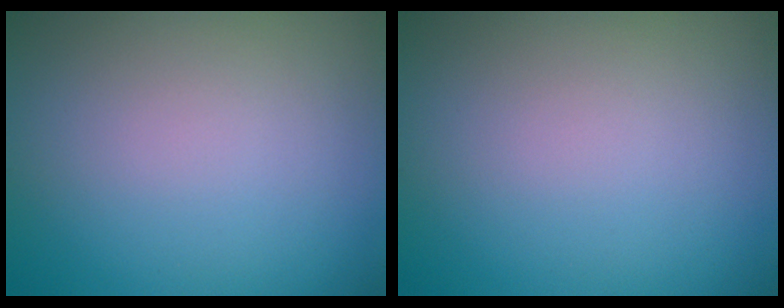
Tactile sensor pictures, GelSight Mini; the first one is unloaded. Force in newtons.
{"total": 0.0}